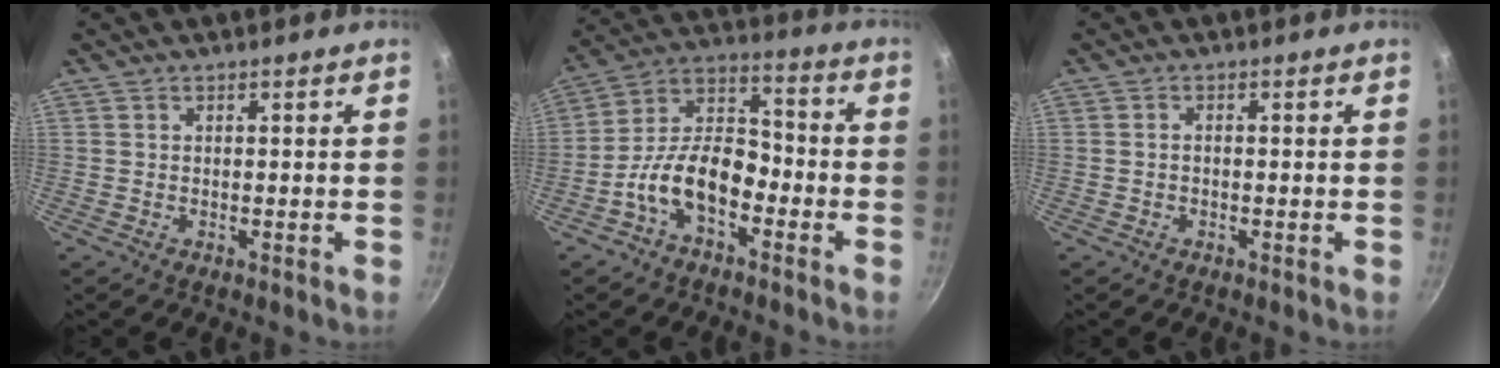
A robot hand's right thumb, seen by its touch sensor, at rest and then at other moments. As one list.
[{"total": 12.5, "force": [-5.4, 7.1, 8.8], "torque": [-0.130, 0.061, -0.116]}, {"total": 0.8, "force": [-0.3, 0.5, 0.6], "torque": [-0.013, 0.008, -0.005]}]